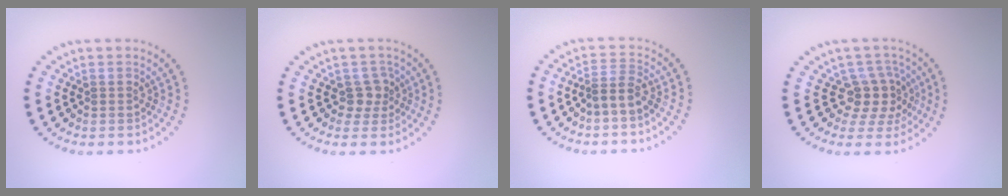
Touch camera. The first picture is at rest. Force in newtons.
{"total": 1.8, "press": 1.4, "slide": 1.2}
{"total": 1.9, "press": 1.2, "slide": 1.4}
{"total": 3.2, "press": 2.4, "slide": 2.2}